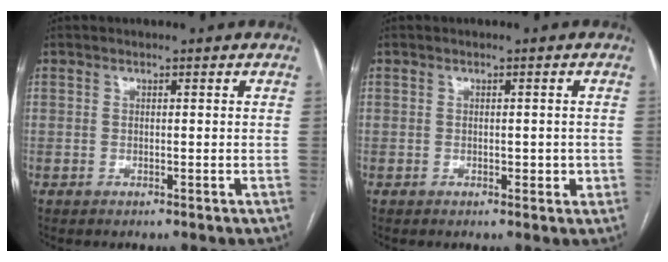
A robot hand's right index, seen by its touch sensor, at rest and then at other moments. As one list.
[{"total": 1.7, "force": [-0.2, 1.1, 1.3], "torque": [-0.013, 0.005, 0.001]}]